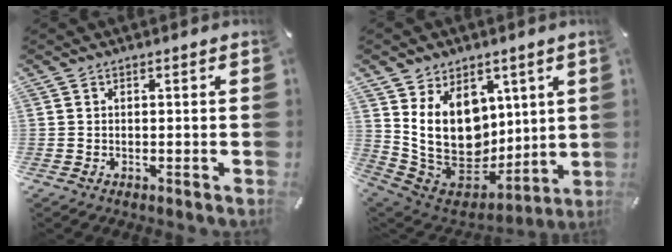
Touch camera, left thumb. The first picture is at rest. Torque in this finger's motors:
{"motor_torque": [2.79, 2.23, 1.50, -1.27, 0.44]}